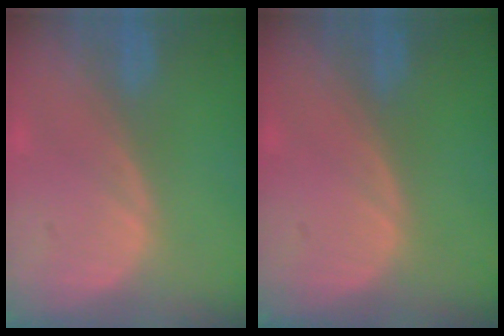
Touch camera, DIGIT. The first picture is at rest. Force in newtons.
{"total": 0.0}